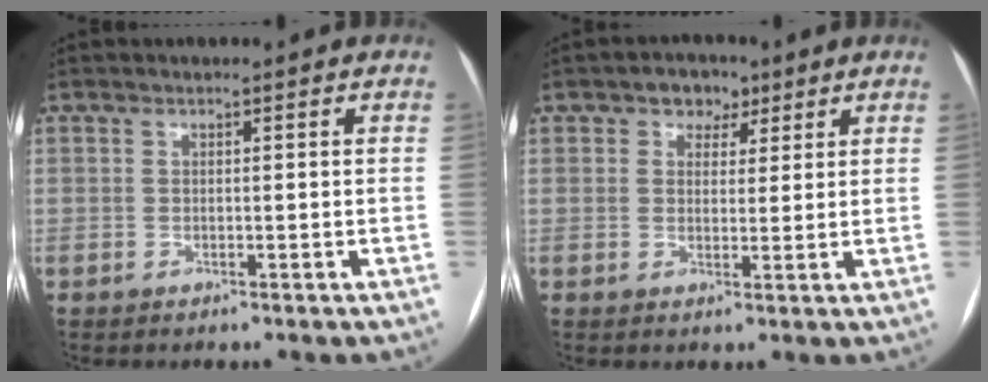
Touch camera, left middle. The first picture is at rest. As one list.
[{"total": 3.9, "force": [2.2, 2.8, 1.5], "torque": [-0.016, 0.010, 0.031]}]